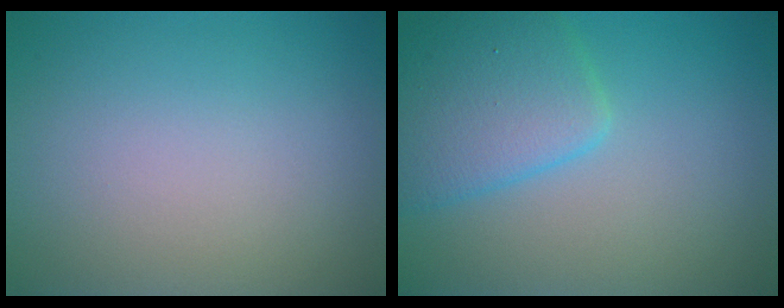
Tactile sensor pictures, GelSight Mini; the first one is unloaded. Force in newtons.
{"total": 5.1, "press": 5.1, "slide": 0.2}